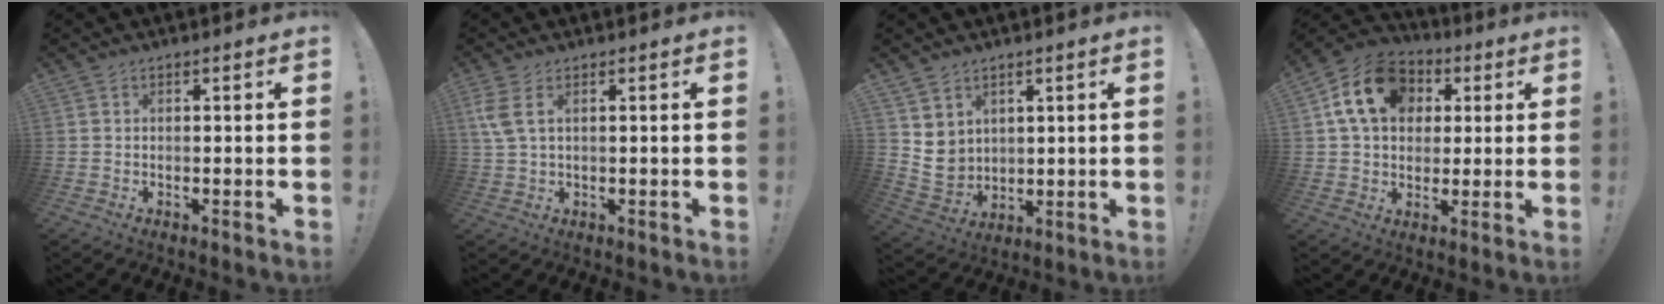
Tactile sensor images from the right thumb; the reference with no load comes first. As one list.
[{"total": 4.4, "force": [1.8, 1.5, 3.8], "torque": [-0.085, -0.003, 0.033]}, {"total": 7.3, "force": [3.6, 6.0, 1.9], "torque": [-0.039, -0.032, 0.079]}, {"total": 16.8, "force": [5.1, 12.8, 9.6], "torque": [-0.139, -0.001, 0.101]}]